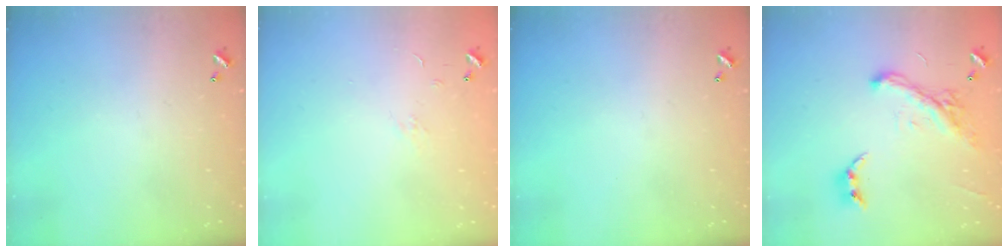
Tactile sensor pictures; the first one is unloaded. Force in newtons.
{"total": 4.7, "press": 4.6, "slide": 0.7}
{"total": 0.0}
{"total": 2.2, "press": 2.2, "slide": 0.1}